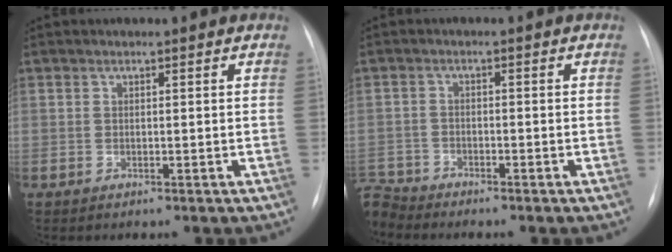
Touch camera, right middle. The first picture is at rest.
{"total": 4.4, "force": [-4.3, 0.5, -0.4], "torque": [0.010, -0.007, -0.085]}